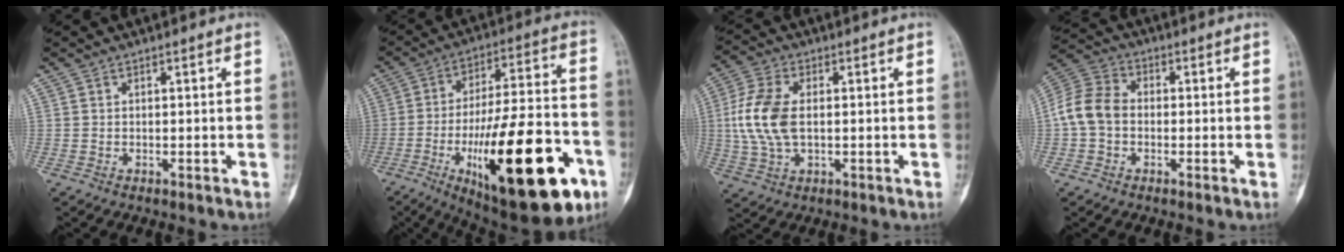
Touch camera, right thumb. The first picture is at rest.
{"total": 31.0, "force": [-11.6, 10.2, 26.8], "torque": [-0.388, 0.041, -0.164]}
{"total": 11.0, "force": [0.5, 6.2, 9.1], "torque": [-0.207, 0.006, 0.011]}
{"total": 8.7, "force": [-0.8, 6.6, 5.7], "torque": [-0.108, 0.027, -0.029]}